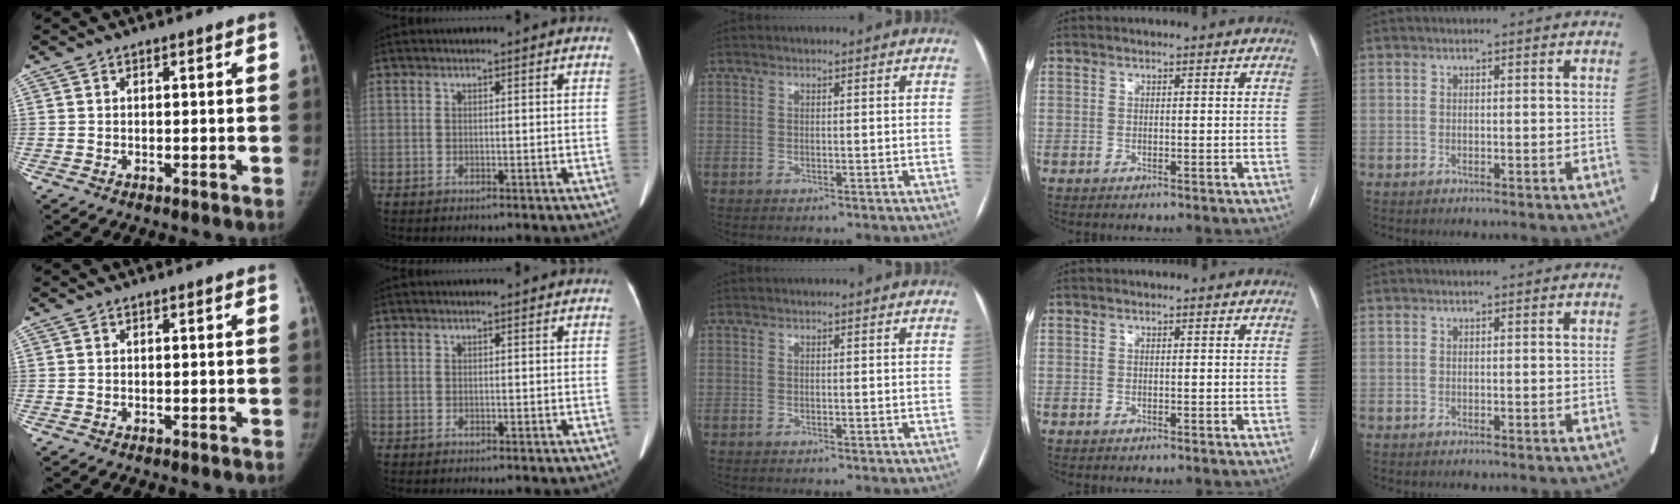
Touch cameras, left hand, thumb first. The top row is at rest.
{}